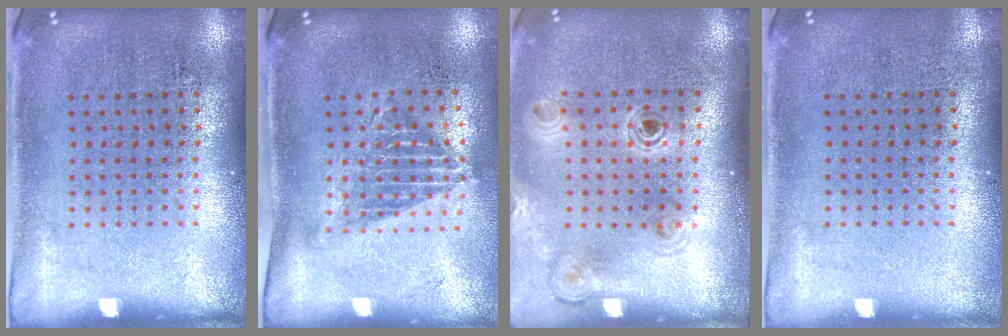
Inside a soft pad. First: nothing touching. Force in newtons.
{"total": 1.3, "press": 1.0, "slide": 0.9}
{"total": 1.1, "press": 1.1, "slide": 0.1}
{"total": 0.0}